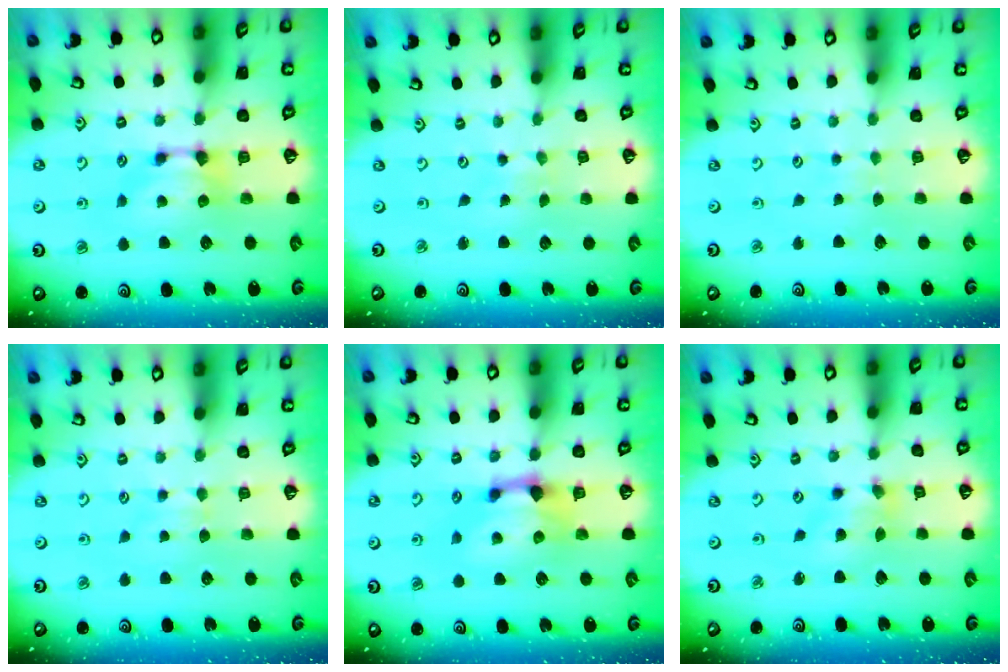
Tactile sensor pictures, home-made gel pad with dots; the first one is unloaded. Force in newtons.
{"total": 4.7, "press": 4.7, "slide": 0.3}
{"total": 4.5, "press": 4.5, "slide": 0.3}
{"total": 3.5, "press": 3.4, "slide": 0.5}
{"total": 1.5, "press": 0.8, "slide": 1.3}
{"total": 1.2, "press": 0.0, "slide": 1.2}